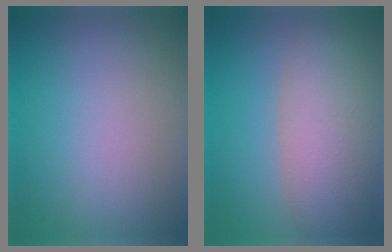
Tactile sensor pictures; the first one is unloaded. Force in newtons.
{"total": 7.7, "press": 7.6, "slide": 0.3}